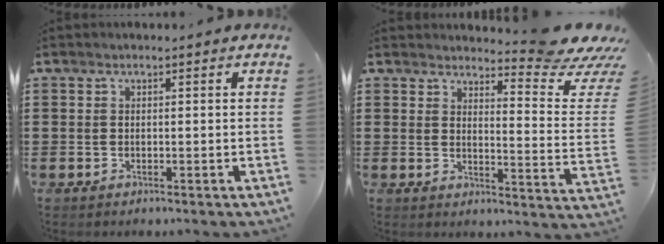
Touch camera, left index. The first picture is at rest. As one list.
[{"total": 7.2, "force": [6.3, 0.0, 3.6], "torque": [-0.054, -0.054, 0.103]}]